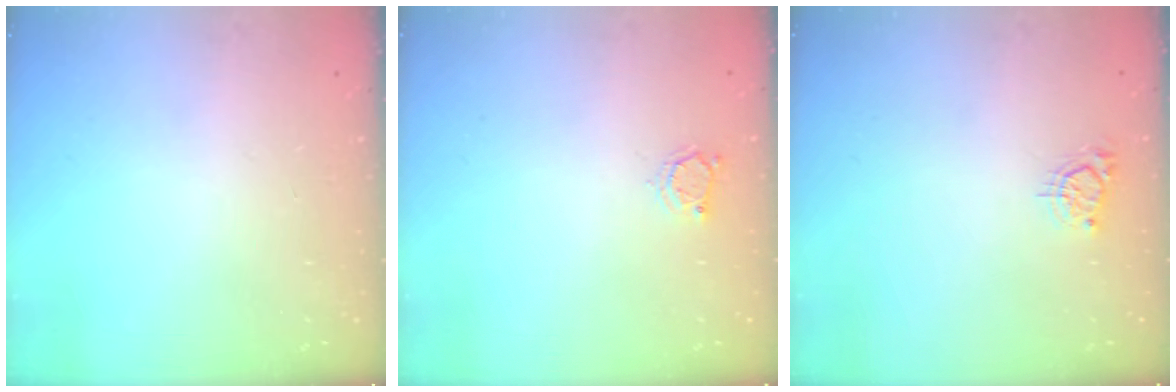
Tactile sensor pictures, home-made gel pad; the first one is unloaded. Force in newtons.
{"total": 3.2, "press": 3.2, "slide": 0.5}
{"total": 2.5, "press": 2.5, "slide": 0.4}